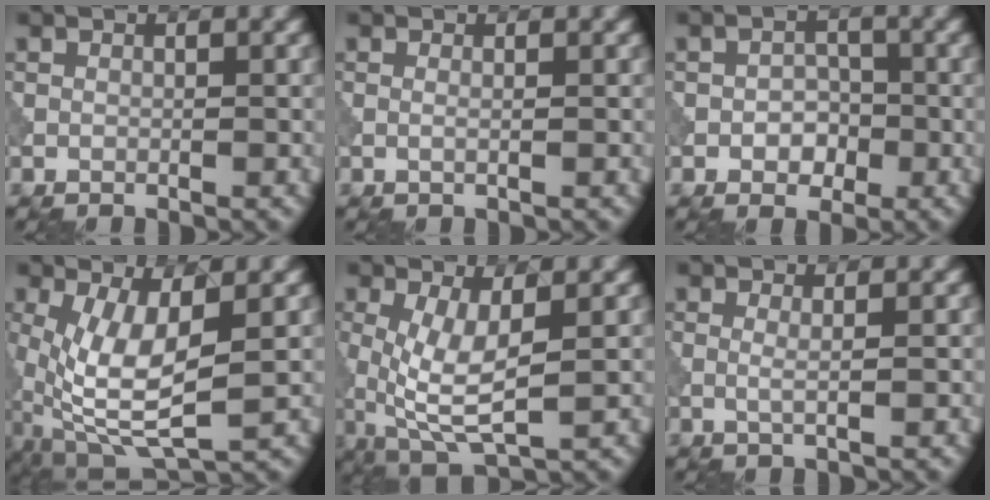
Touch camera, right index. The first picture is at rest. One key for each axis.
{"total": 0.7, "fx": 0.1, "fy": 0.2, "fz": 0.7, "tx": -0.013, "ty": -0.001, "tz": -0.003}
{"total": 2.6, "fx": -0.8, "fy": 1.9, "fz": 1.6, "tx": -0.019, "ty": 0.001, "tz": -0.015}
{"total": 7.8, "fx": -0.7, "fy": 2.9, "fz": 7.2, "tx": -0.162, "ty": -0.014, "tz": -0.008}
{"total": 5.8, "fx": 0.0, "fy": 2.0, "fz": 5.5, "tx": -0.119, "ty": -0.012, "tz": 0.005}
{"total": 1.2, "fx": 0.2, "fy": 0.2, "fz": 1.2, "tx": -0.023, "ty": -0.002, "tz": -0.002}